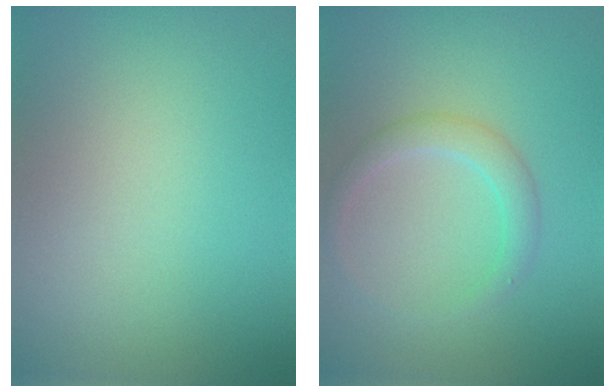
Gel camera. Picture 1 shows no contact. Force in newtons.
{"total": 2.1, "press": 2.1, "slide": 0.2}